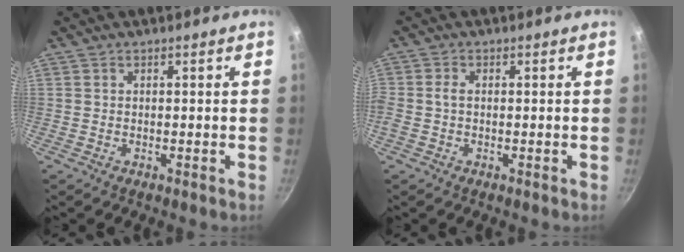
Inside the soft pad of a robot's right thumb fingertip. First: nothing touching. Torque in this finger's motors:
{"motor_torque": [0.38, 0.22, 1.08, -0.03, 0.37]}